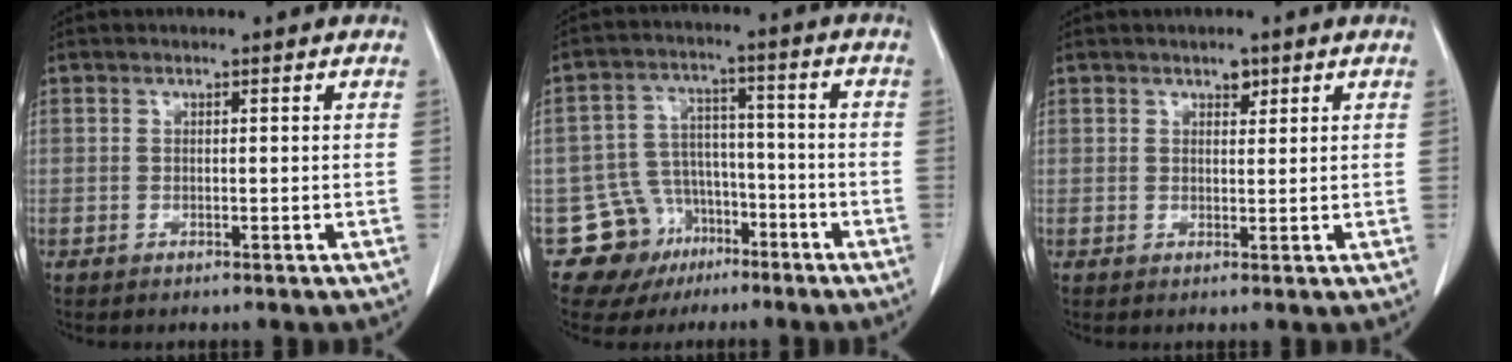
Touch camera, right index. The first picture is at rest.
{"total": 11.1, "force": [-6.0, 9.1, 1.8], "torque": [-0.030, 0.048, -0.082]}
{"total": 1.5, "force": [1.0, 0.9, 0.7], "torque": [-0.014, -0.002, 0.013]}